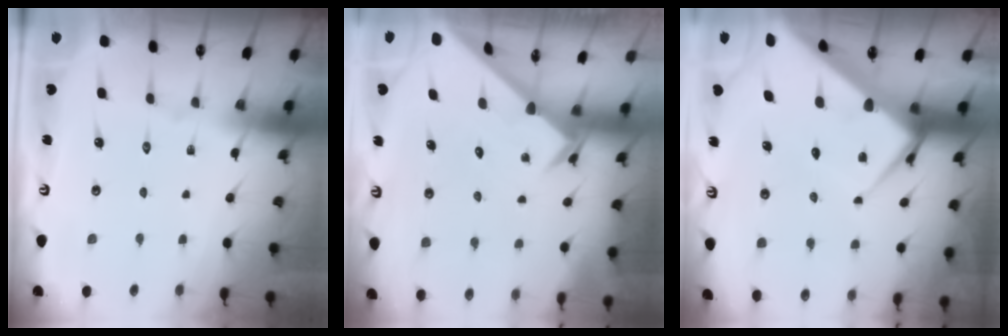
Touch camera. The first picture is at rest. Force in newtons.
{"total": 2.6, "press": 2.6, "slide": 0.2}
{"total": 9.5, "press": 9.5, "slide": 0.8}